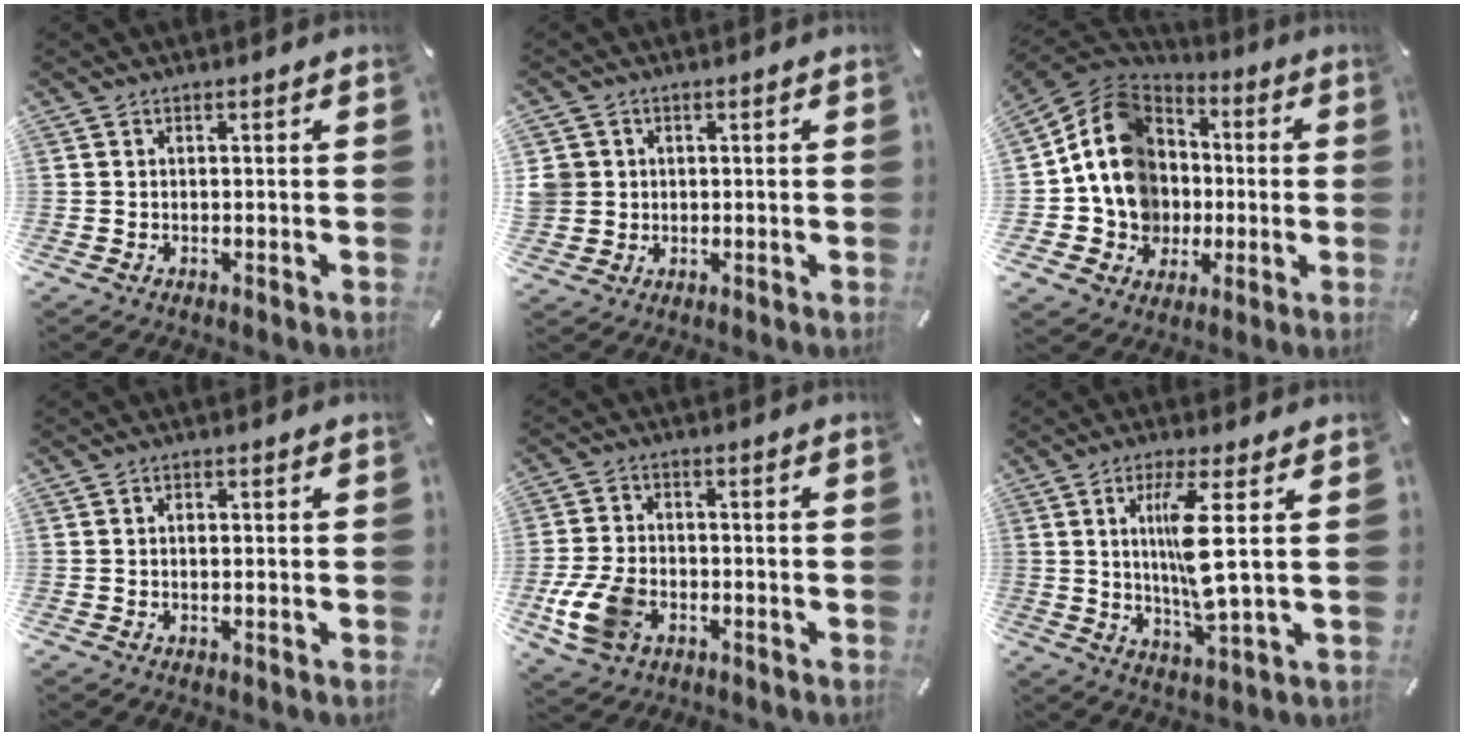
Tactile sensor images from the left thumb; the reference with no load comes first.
{"total": 4.6, "force": [1.0, 4.5, 0.5], "torque": [-0.025, 0.005, 0.019]}
{"total": 16.5, "force": [-0.5, 15.2, 6.5], "torque": [-0.142, 0.005, 0.000]}
{"total": 0.8, "force": [0.0, 0.4, 0.7], "torque": [-0.016, 0.000, -0.001]}
{"total": 10.2, "force": [-3.7, 6.9, 6.5], "torque": [-0.151, 0.007, -0.066]}
{"total": 11.3, "force": [2.1, 1.5, 11.0], "torque": [-0.212, -0.019, 0.026]}